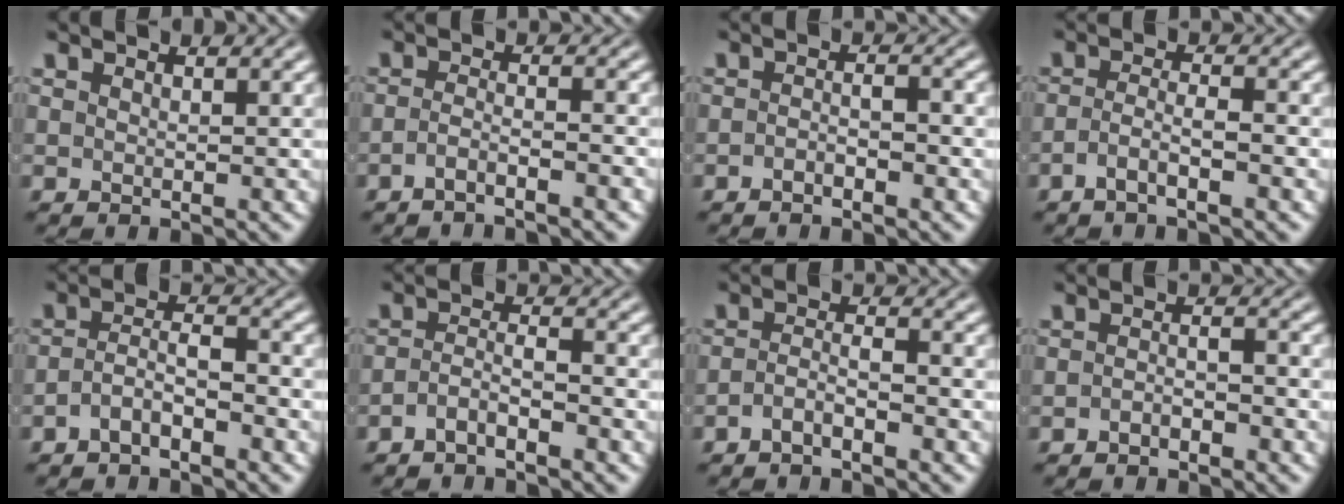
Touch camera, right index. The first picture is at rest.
{"total": 2.7, "force": [-2.4, -0.4, 1.2], "torque": [-0.021, -0.011, -0.039]}
{"total": 1.7, "force": [-1.4, -0.1, 1.0], "torque": [-0.008, -0.005, -0.025]}
{"total": 2.6, "force": [-2.0, 0.0, 1.6], "torque": [-0.027, -0.012, -0.032]}
{"total": 3.0, "force": [-2.1, 1.0, 1.8], "torque": [-0.023, -0.009, -0.034]}
{"total": 2.6, "force": [-2.2, 0.4, 1.2], "torque": [-0.015, -0.010, -0.036]}
{"total": 2.4, "force": [-2.1, 0.2, 1.1], "torque": [-0.015, -0.010, -0.033]}
{"total": 1.6, "force": [-1.5, 0.0, 0.6], "torque": [0.000, -0.005, -0.026]}